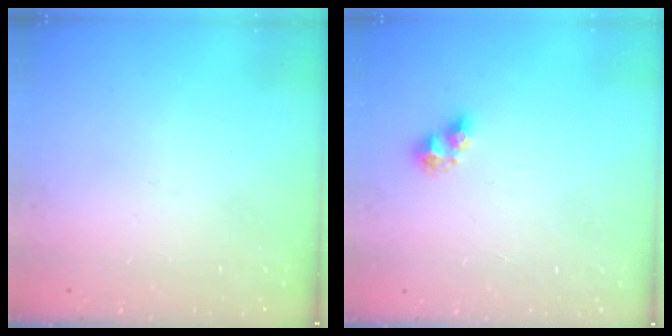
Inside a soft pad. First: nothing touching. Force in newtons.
{"total": 6.2, "press": 6.2, "slide": 0.5}